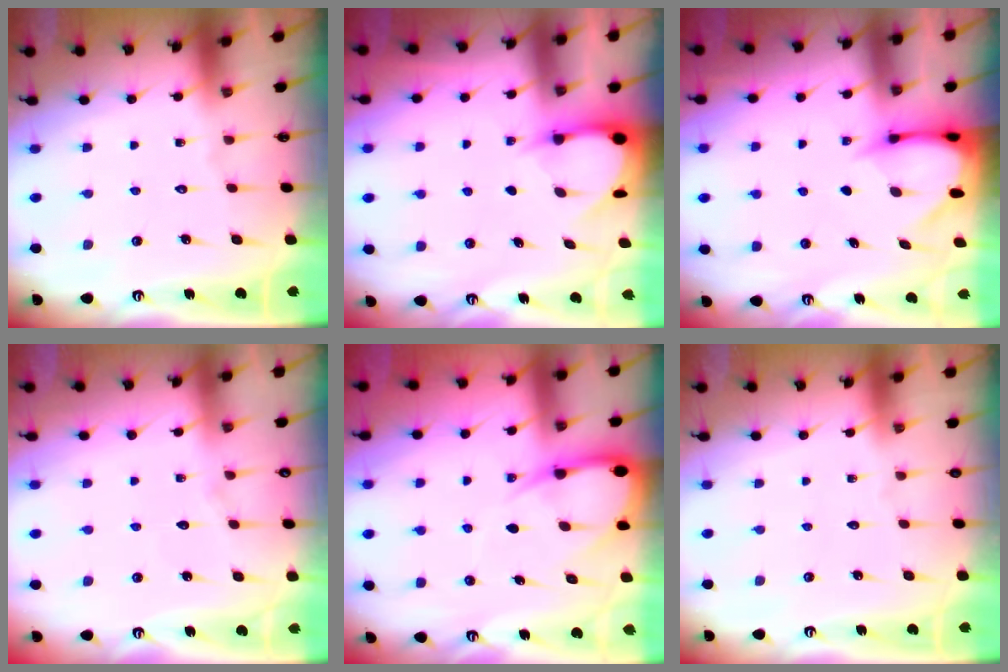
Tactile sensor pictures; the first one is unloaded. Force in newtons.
{"total": 3.1, "press": 3.1, "slide": 0.1}
{"total": 3.7, "press": 3.7, "slide": 0.2}
{"total": 4.1, "press": 4.0, "slide": 0.6}
{"total": 8.9, "press": 8.8, "slide": 0.9}
{"total": 0.0}